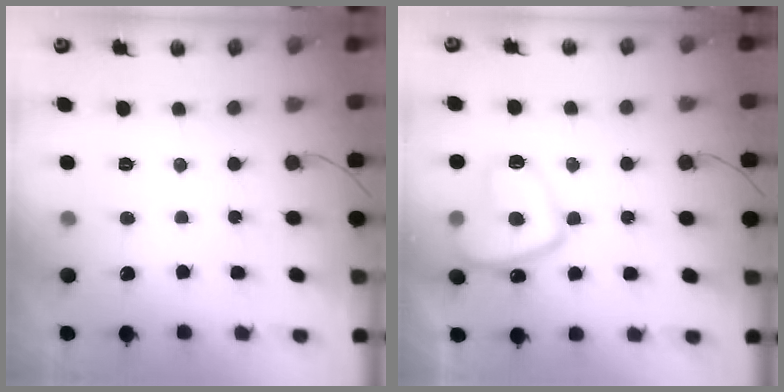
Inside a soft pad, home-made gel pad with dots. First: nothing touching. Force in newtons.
{"total": 12.4, "press": 12.3, "slide": 1.2}